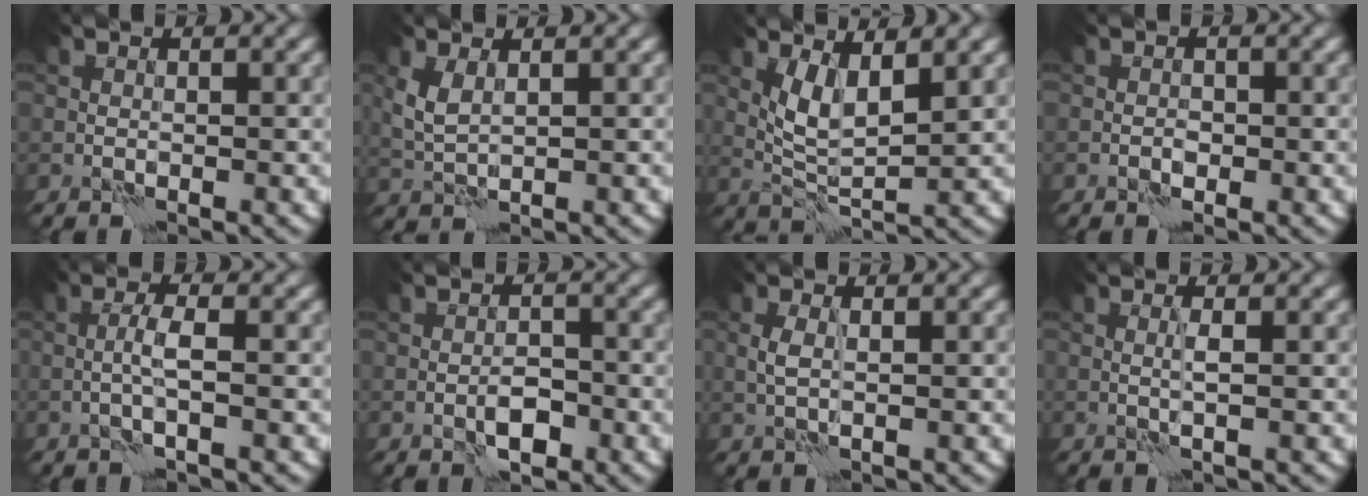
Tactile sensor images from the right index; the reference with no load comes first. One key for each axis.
{"total": 2.1, "fx": 0.9, "fy": 0.9, "fz": 1.7, "tx": -0.049, "ty": 0.003, "tz": 0.023}
{"total": 3.7, "fx": 1.7, "fy": 1.1, "fz": 3.1, "tx": -0.070, "ty": -0.006, "tz": 0.038}
{"total": 0.8, "fx": -0.4, "fy": 0.4, "fz": 0.5, "tx": -0.005, "ty": 0.005, "tz": -0.009}
{"total": 1.8, "fx": -0.5, "fy": -0.2, "fz": 1.7, "tx": -0.036, "ty": 0.009, "tz": -0.013}
{"total": 2.2, "fx": -1.2, "fy": 0.9, "fz": 1.6, "tx": -0.025, "ty": 0.004, "tz": -0.021}
{"total": 0.8, "fx": 0.3, "fy": 0.1, "fz": 0.8, "tx": -0.024, "ty": 0.003, "tz": 0.005}
{"total": 0.9, "fx": 0.1, "fy": -0.4, "fz": 0.8, "tx": -0.020, "ty": 0.002, "tz": 0.001}